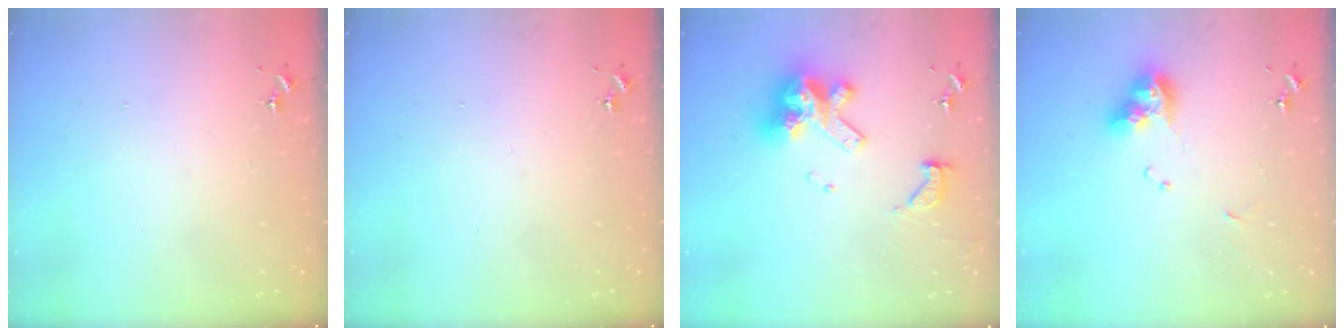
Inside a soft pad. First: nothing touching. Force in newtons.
{"total": 0.0}
{"total": 14.7, "press": 14.7, "slide": 1.6}
{"total": 12.1, "press": 12.0, "slide": 1.3}